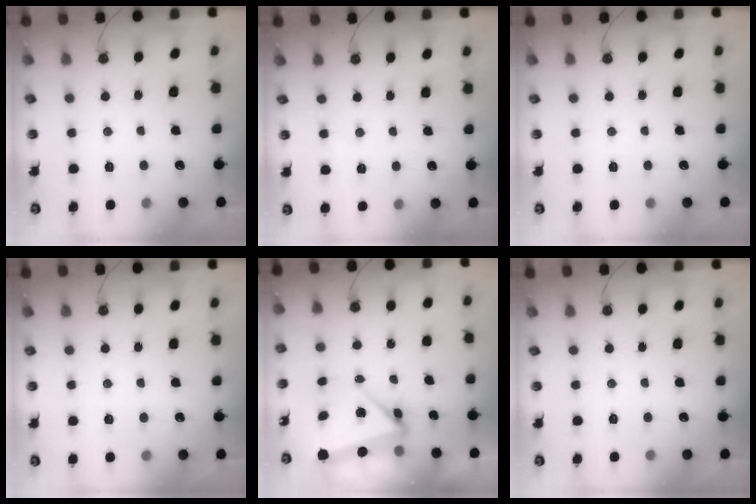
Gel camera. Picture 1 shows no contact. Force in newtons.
{"total": 2.8, "press": 2.7, "slide": 0.8}
{"total": 0.0}
{"total": 3.2, "press": 3.1, "slide": 0.7}
{"total": 7.0, "press": 4.9, "slide": 5.0}
{"total": 0.0}